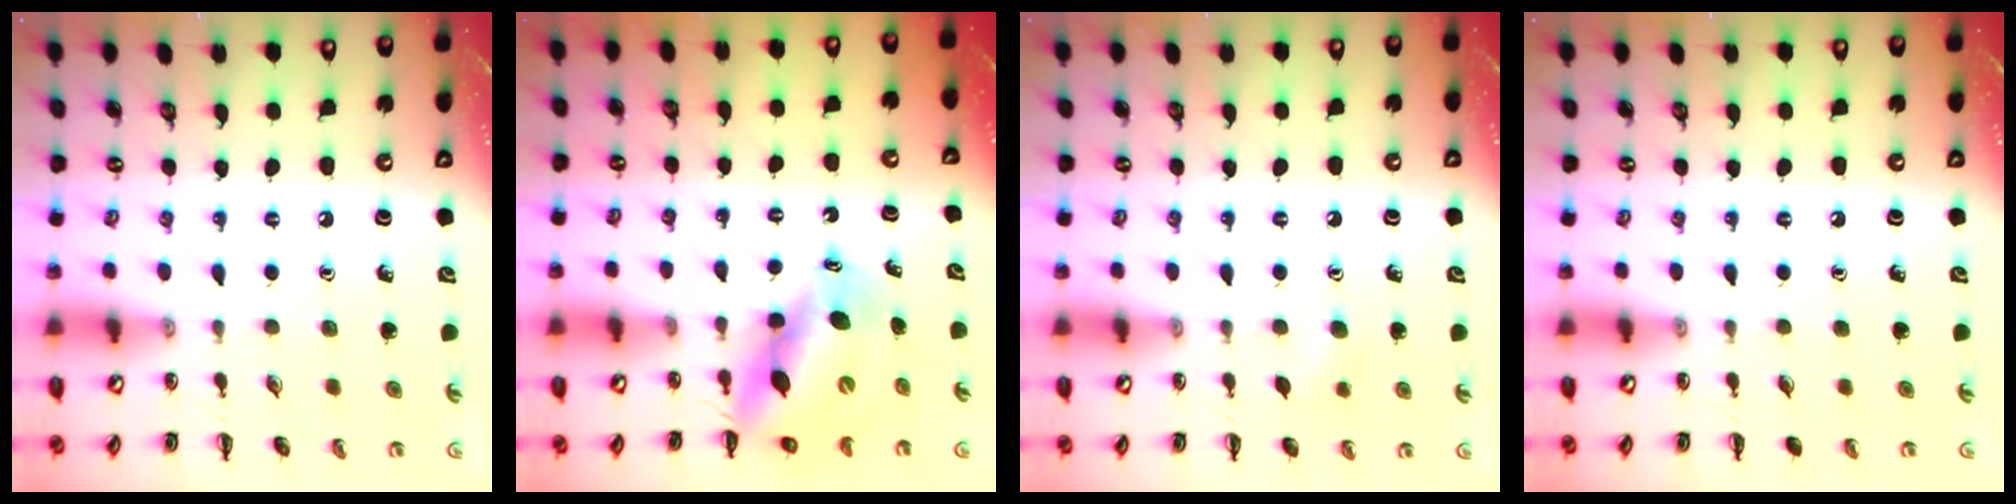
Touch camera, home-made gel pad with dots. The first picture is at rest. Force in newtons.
{"total": 11.1, "press": 10.7, "slide": 3.0}
{"total": 3.9, "press": 3.7, "slide": 1.1}
{"total": 0.0}